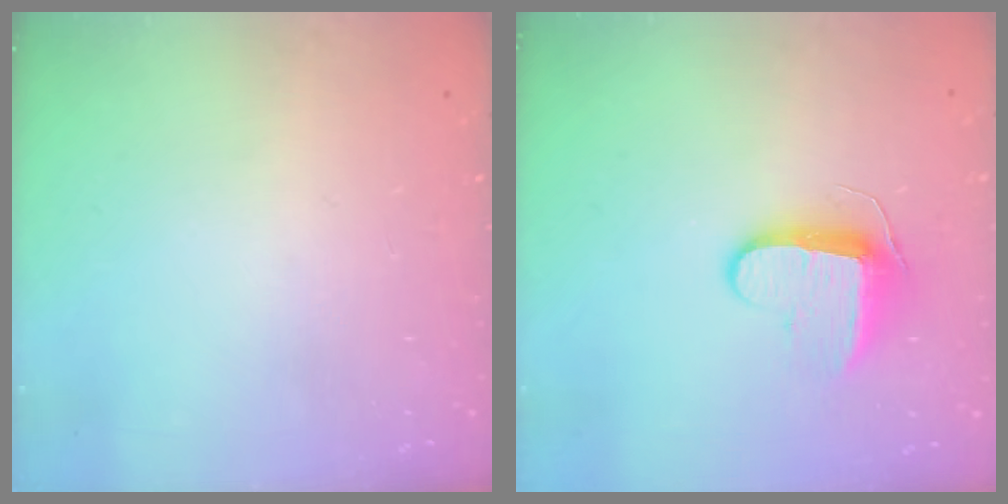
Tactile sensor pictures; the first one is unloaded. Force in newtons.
{"total": 9.5, "press": 9.5, "slide": 0.6}